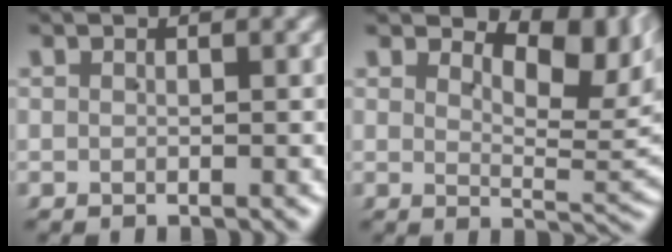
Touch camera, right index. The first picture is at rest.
{"total": 6.5, "force": [3.5, 1.9, 5.1], "torque": [-0.046, 0.008, 0.051]}